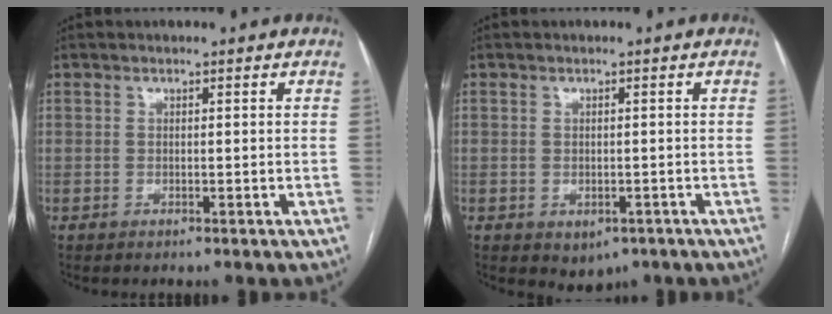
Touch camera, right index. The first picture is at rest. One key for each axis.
{"total": 3.2, "fx": -1.6, "fy": 2.3, "fz": 1.5, "tx": -0.012, "ty": 0.000, "tz": -0.008}